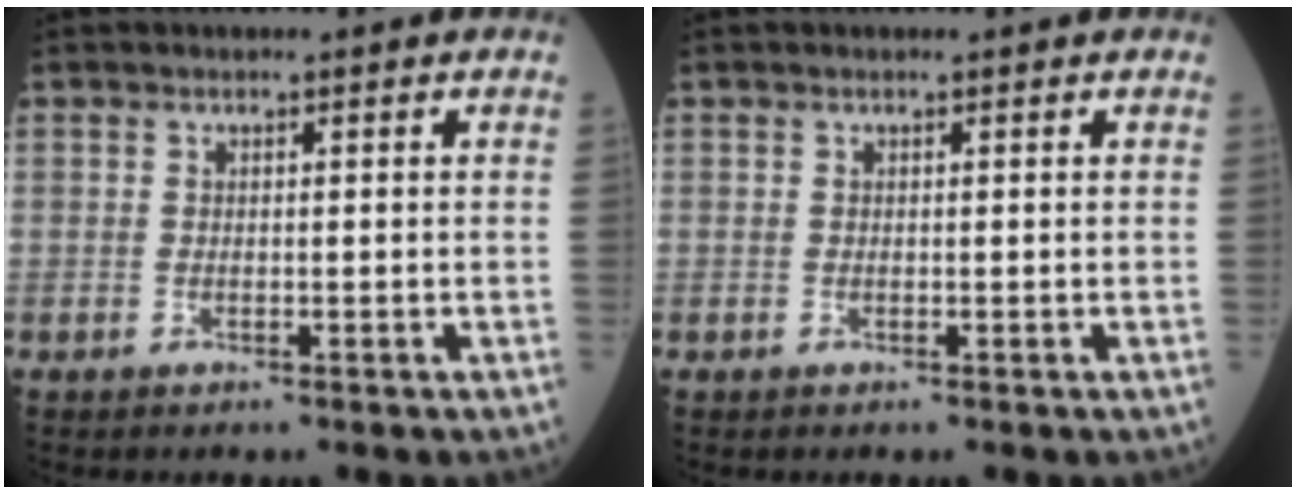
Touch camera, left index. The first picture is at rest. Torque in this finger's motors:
{"motor_torque": [0.22, -0.09, 0.02, 0.02]}